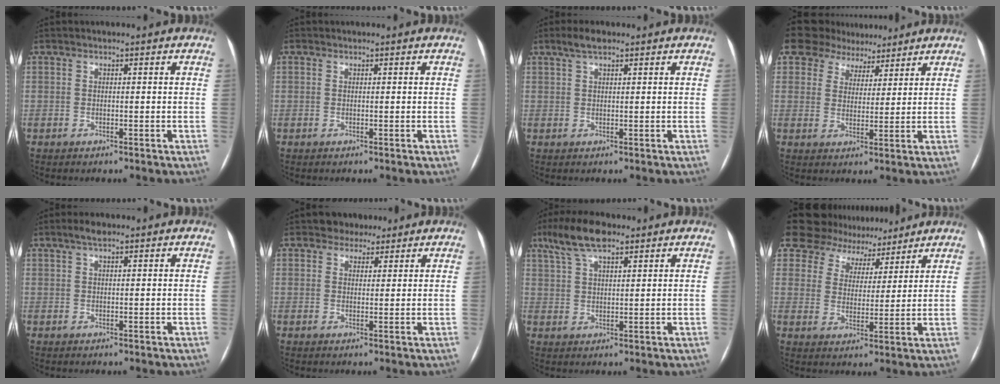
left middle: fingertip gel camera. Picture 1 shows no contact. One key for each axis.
{"total": 2.9, "fx": -1.1, "fy": -2.2, "fz": -1.5, "tx": 0.040, "ty": -0.017, "tz": -0.020}
{"total": 2.9, "fx": 2.0, "fy": 0.7, "fz": 1.9, "tx": -0.042, "ty": 0.013, "tz": 0.039}
{"total": 6.2, "fx": 5.9, "fy": 1.9, "fz": -0.5, "tx": 0.027, "ty": -0.001, "tz": 0.090}
{"total": 2.2, "fx": 1.5, "fy": 0.5, "fz": 1.5, "tx": -0.031, "ty": 0.012, "tz": 0.027}
{"total": 3.2, "fx": 2.5, "fy": 1.9, "fz": 0.2, "tx": 0.000, "ty": 0.010, "tz": 0.035}
{"total": 8.0, "fx": 5.5, "fy": 2.3, "fz": 5.4, "tx": -0.112, "ty": 0.025, "tz": 0.103}
{"total": 12.4, "fx": 11.3, "fy": 4.9, "fz": 0.8, "tx": -0.011, "ty": 0.007, "tz": 0.165}